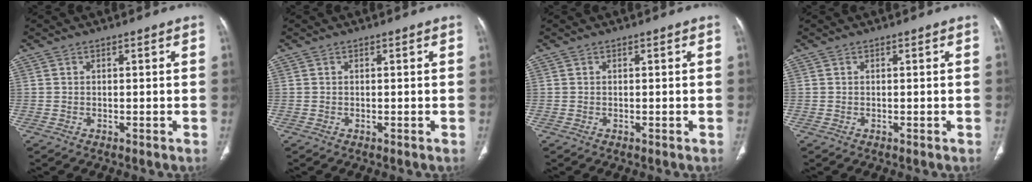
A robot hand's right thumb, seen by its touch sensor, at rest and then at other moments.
{"total": 0.0}
{"total": 0.0}
{"total": 0.0}